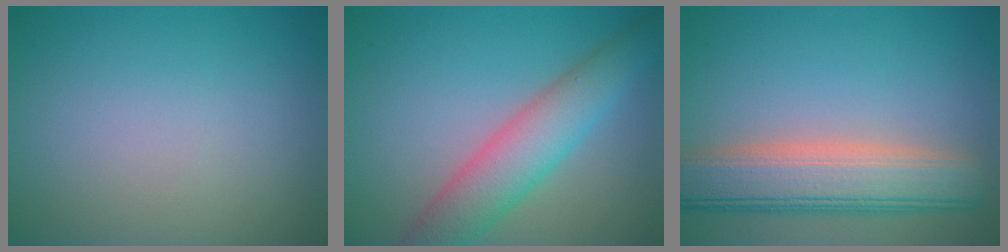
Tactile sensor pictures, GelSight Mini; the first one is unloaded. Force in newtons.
{"total": 5.7, "press": 5.7, "slide": 0.1}
{"total": 7.4, "press": 7.3, "slide": 0.7}